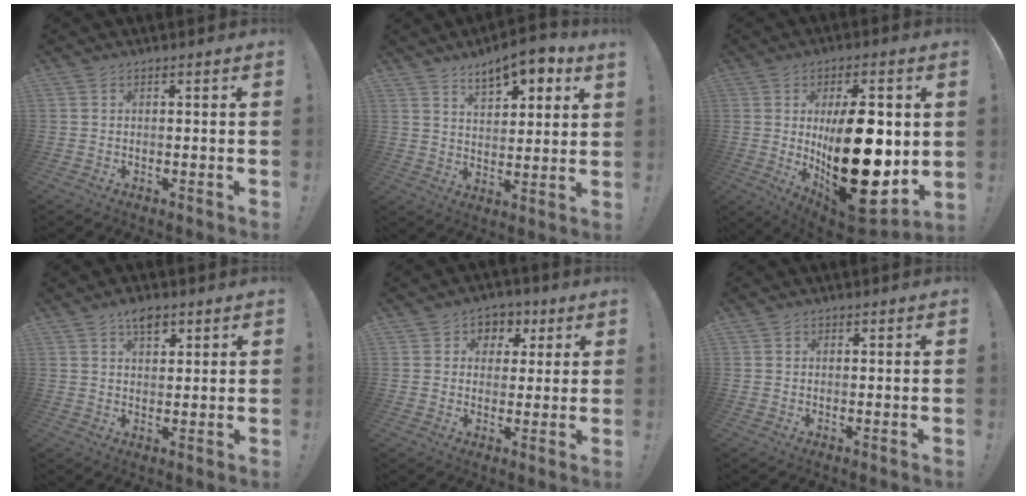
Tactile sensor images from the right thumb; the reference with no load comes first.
{"total": 9.5, "force": [6.9, 3.3, 5.5], "torque": [-0.084, -0.037, 0.122]}
{"total": 26.9, "force": [0.5, 12.5, 23.9], "torque": [-0.396, -0.029, 0.022]}
{"total": 5.7, "force": [3.4, 3.4, 3.1], "torque": [-0.036, -0.012, 0.058]}
{"total": 5.8, "force": [1.2, 5.5, 1.3], "torque": [-0.010, -0.003, 0.025]}
{"total": 0.8, "force": [0.5, 0.6, 0.0], "torque": [0.006, -0.002, 0.009]}